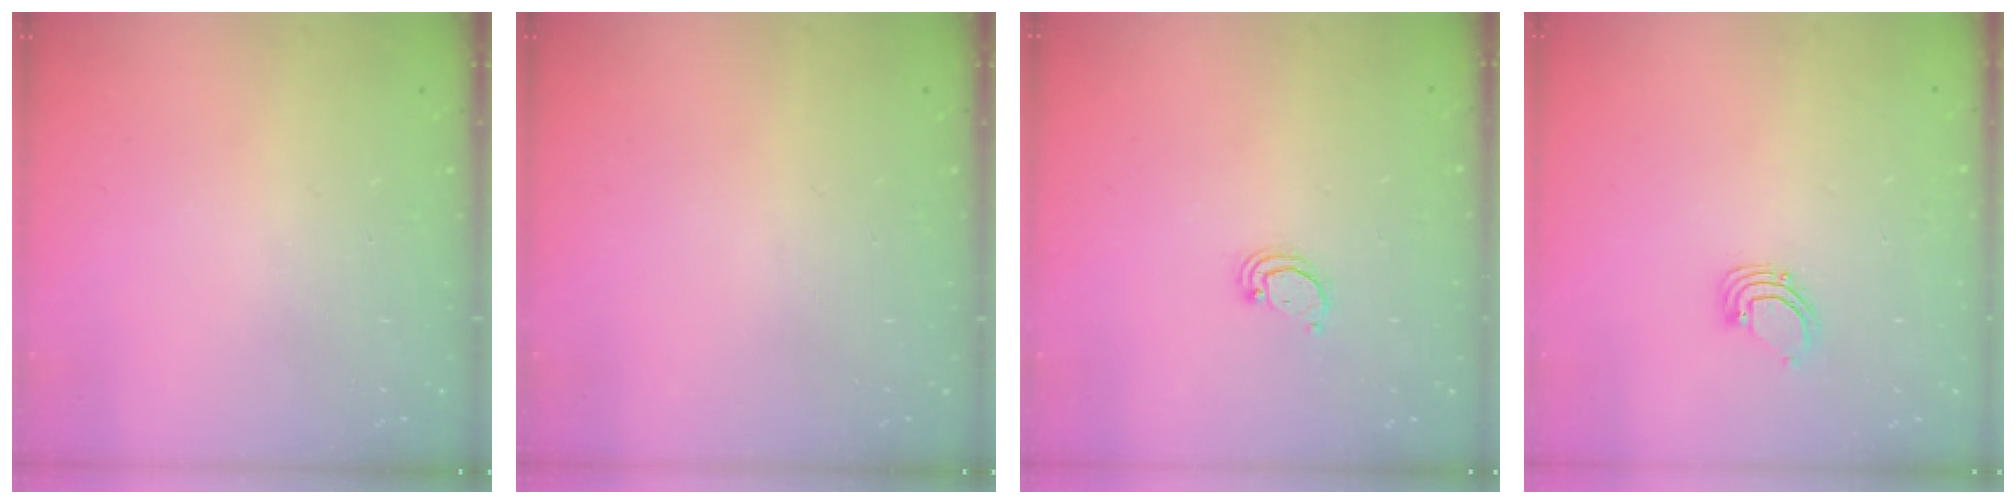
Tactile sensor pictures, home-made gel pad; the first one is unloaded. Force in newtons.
{"total": 0.0}
{"total": 2.2, "press": 2.2, "slide": 0.2}
{"total": 3.2, "press": 3.2, "slide": 0.2}